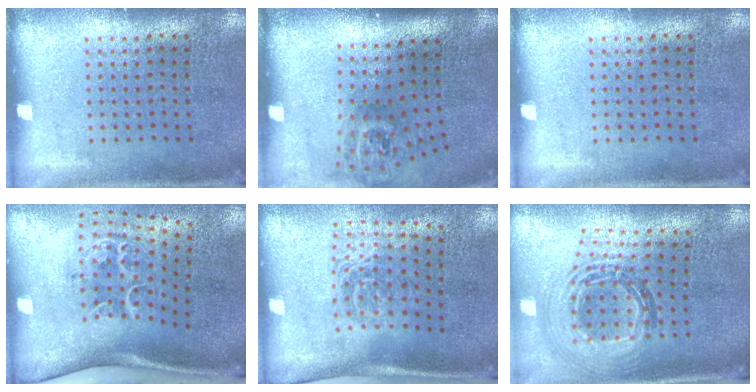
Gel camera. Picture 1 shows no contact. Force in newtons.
{"total": 1.9, "press": 1.3, "slide": 1.4}
{"total": 0.0}
{"total": 2.2, "press": 1.4, "slide": 1.7}
{"total": 1.7, "press": 1.1, "slide": 1.3}
{"total": 1.3, "press": 1.2, "slide": 0.6}